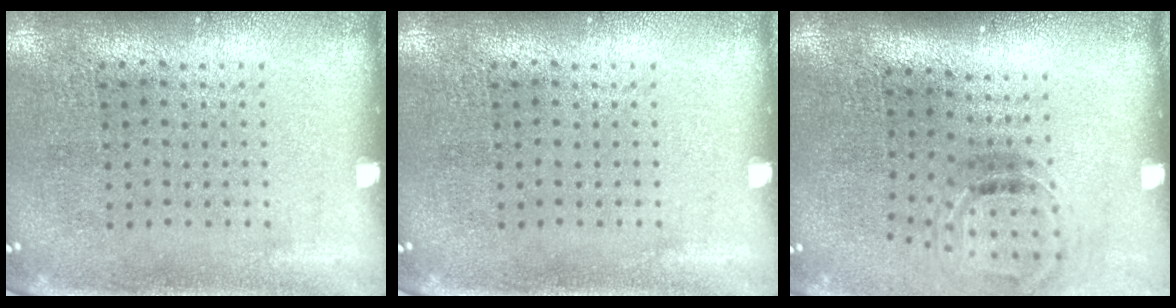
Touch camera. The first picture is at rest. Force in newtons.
{"total": 0.0}
{"total": 1.2, "press": 0.9, "slide": 0.8}